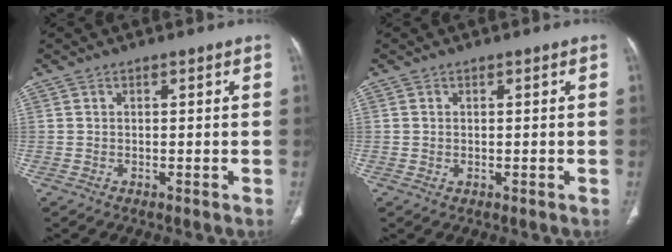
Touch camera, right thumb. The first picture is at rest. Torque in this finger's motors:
{"motor_torque": [-0.62, -0.24, -0.28, -0.08, -0.07]}